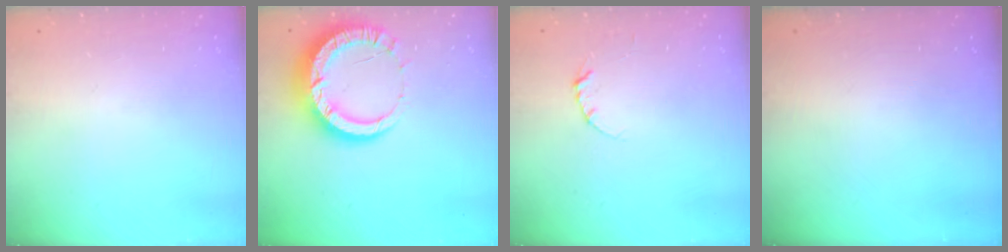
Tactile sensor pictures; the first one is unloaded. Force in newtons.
{"total": 12.8, "press": 12.8, "slide": 1.2}
{"total": 3.7, "press": 3.7, "slide": 0.4}
{"total": 0.0}